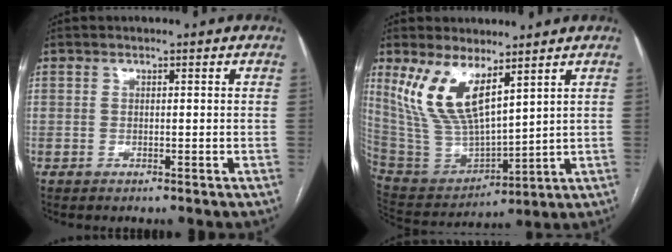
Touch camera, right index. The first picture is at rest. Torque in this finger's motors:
{"motor_torque": [1.35, 0.78, 0.35, 0.21]}